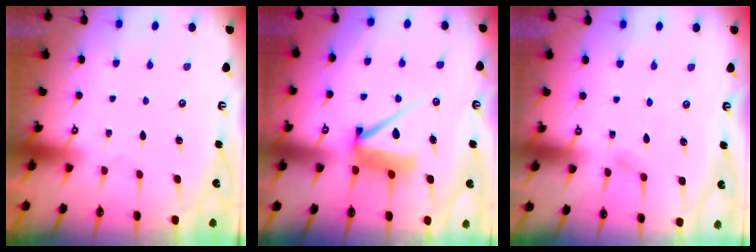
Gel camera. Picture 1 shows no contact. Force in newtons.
{"total": 9.4, "press": 9.4, "slide": 1.1}
{"total": 4.2, "press": 4.2, "slide": 0.5}